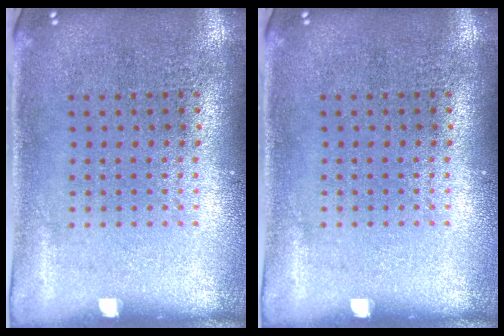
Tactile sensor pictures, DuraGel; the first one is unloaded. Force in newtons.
{"total": 0.0}